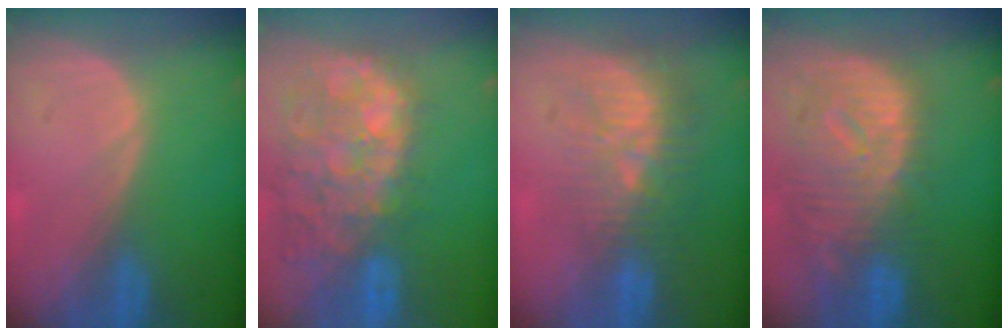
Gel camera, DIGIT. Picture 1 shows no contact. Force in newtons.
{"total": 14.1, "press": 11.6, "slide": 8.1}
{"total": 10.1, "press": 9.0, "slide": 4.8}
{"total": 12.3, "press": 10.6, "slide": 6.1}